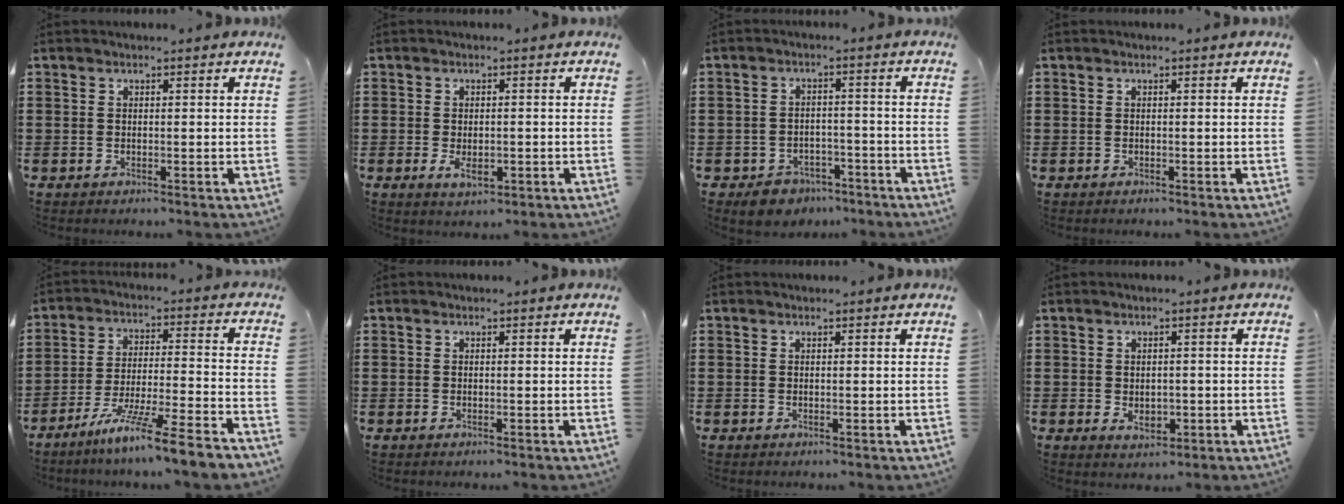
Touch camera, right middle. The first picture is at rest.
{"total": 2.8, "force": [-0.7, 1.3, 2.4], "torque": [-0.044, -0.007, -0.015]}
{"total": 3.7, "force": [-3.4, 1.4, 0.2], "torque": [-0.009, 0.011, -0.068]}
{"total": 0.0}
{"total": 9.8, "force": [-8.2, -0.9, 5.3], "torque": [-0.096, -0.002, -0.161]}
{"total": 0.0}
{"total": 0.0}
{"total": 2.5, "force": [-0.6, 1.5, 1.9], "torque": [-0.020, -0.007, -0.013]}